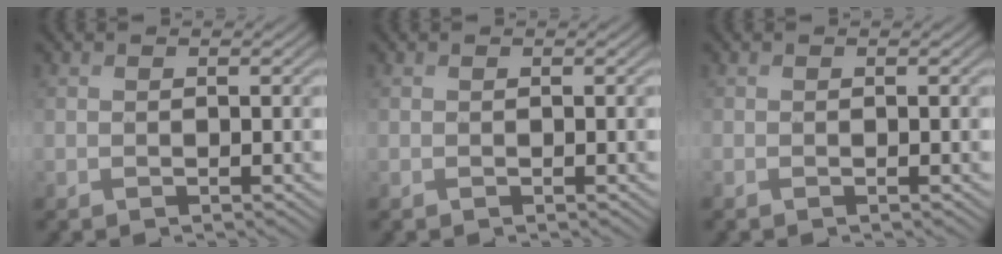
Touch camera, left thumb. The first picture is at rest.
{"total": 0.0}
{"total": 0.0}